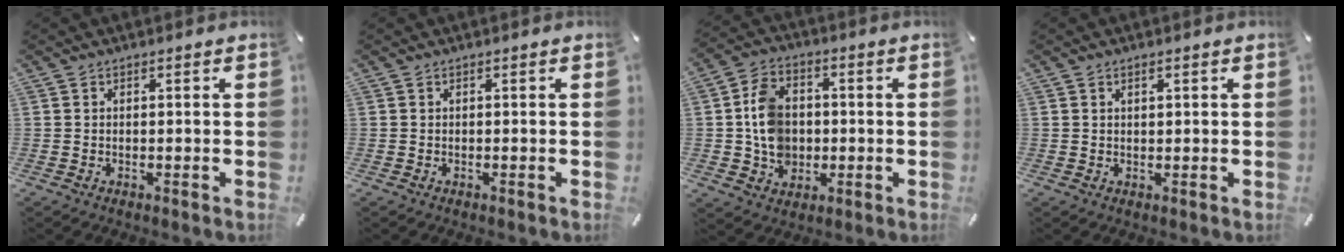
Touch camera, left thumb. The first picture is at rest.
{"total": 0.0}
{"total": 9.9, "force": [-0.3, 8.4, 5.3], "torque": [-0.108, 0.017, -0.001]}
{"total": 1.1, "force": [0.5, 0.5, 0.8], "torque": [-0.016, 0.003, 0.009]}